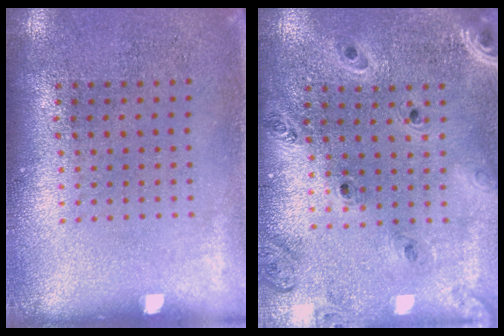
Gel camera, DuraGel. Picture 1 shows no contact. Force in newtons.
{"total": 1.3, "press": 1.3, "slide": 0.2}